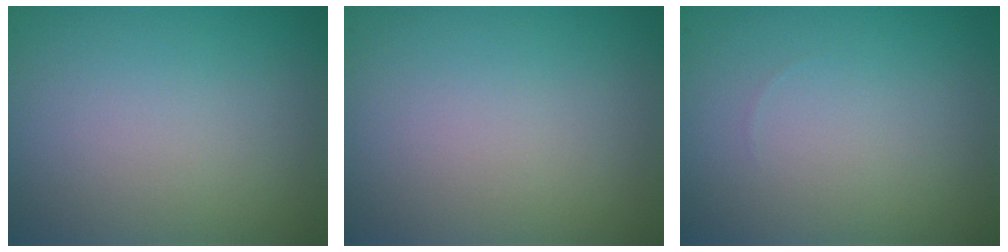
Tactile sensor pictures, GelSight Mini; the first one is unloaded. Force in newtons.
{"total": 0.0}
{"total": 0.0}